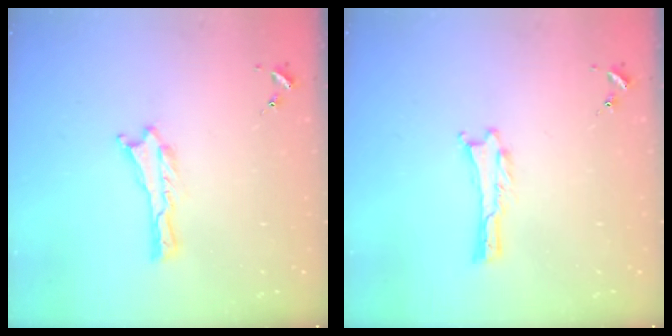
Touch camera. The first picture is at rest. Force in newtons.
{"total": 0.0}